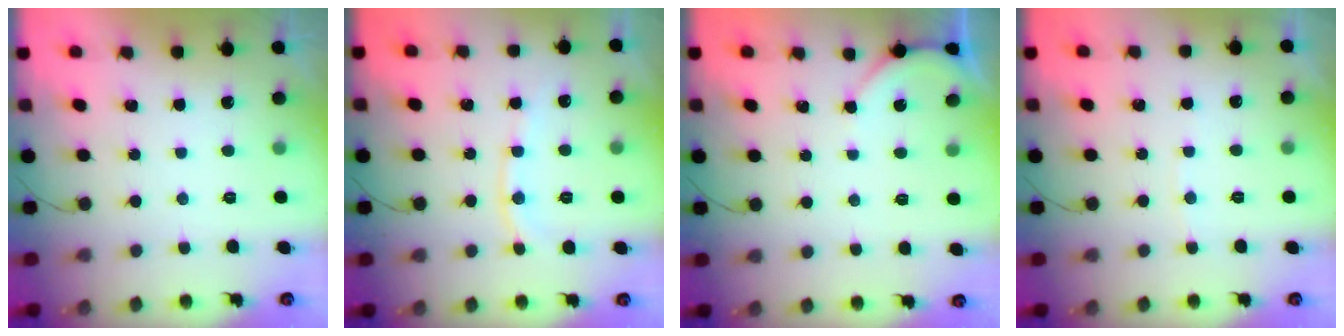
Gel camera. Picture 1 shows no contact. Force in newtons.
{"total": 7.7, "press": 7.6, "slide": 1.1}
{"total": 2.2, "press": 2.2, "slide": 0.3}
{"total": 2.2, "press": 2.2, "slide": 0.3}